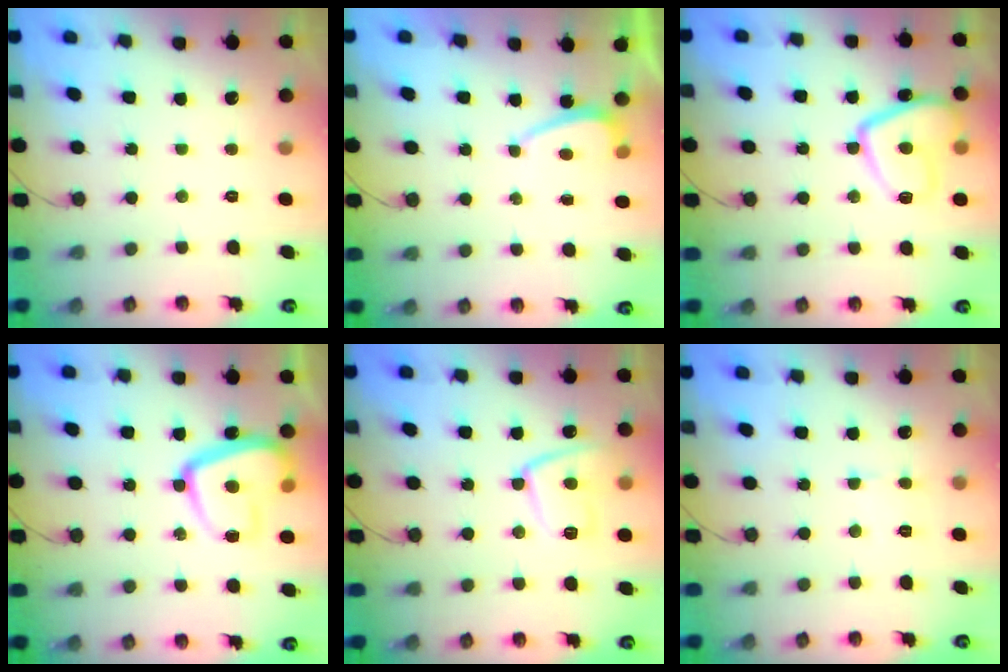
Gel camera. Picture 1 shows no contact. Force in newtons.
{"total": 0.6, "press": 0.3, "slide": 0.5}
{"total": 12.6, "press": 12.6, "slide": 1.2}
{"total": 16.1, "press": 16.0, "slide": 1.6}
{"total": 11.8, "press": 11.8, "slide": 1.0}
{"total": 3.9, "press": 3.9, "slide": 0.4}